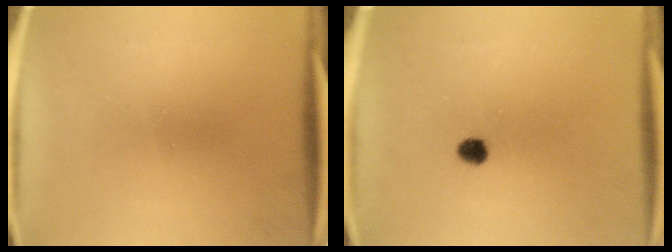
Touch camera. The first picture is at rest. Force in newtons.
{"total": 2.5}